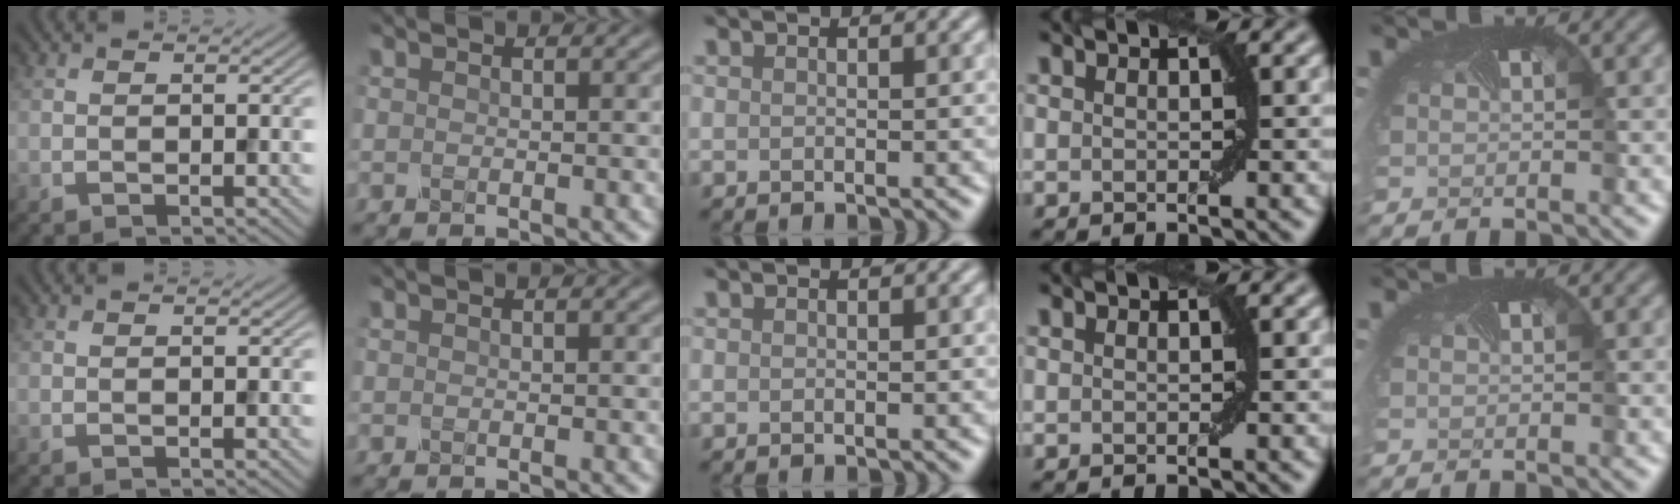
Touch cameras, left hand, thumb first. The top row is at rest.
{}